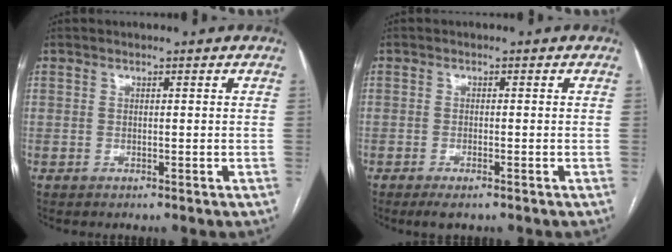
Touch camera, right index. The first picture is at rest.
{"total": 2.6, "force": [-1.8, 0.5, 1.9], "torque": [-0.033, -0.005, -0.028]}